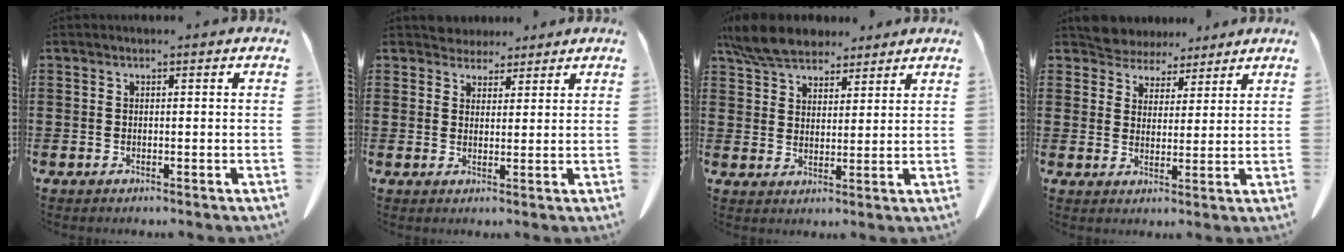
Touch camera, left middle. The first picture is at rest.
{"total": 3.6, "force": [3.3, 1.4, 0.0], "torque": [-0.013, -0.003, 0.065]}
{"total": 7.4, "force": [6.5, 2.7, 2.3], "torque": [-0.070, -0.007, 0.124]}
{"total": 4.9, "force": [4.5, 1.8, -0.4], "torque": [-0.018, -0.017, 0.085]}